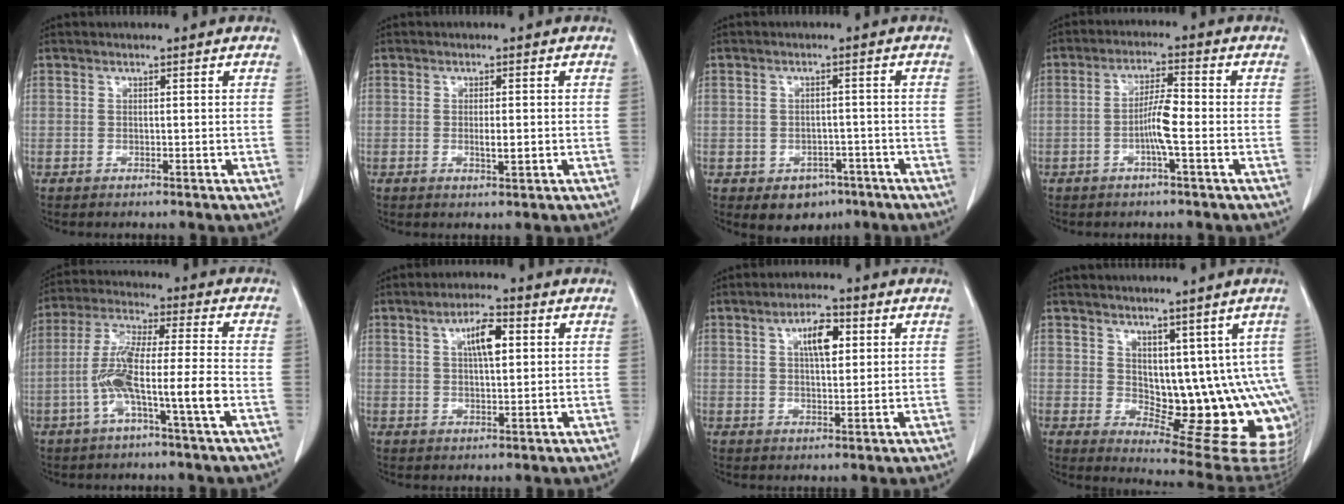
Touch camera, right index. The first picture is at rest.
{"total": 2.0, "force": [-0.1, 0.4, 1.9], "torque": [-0.030, -0.001, 0.002]}
{"total": 4.9, "force": [-2.9, 3.6, 1.8], "torque": [-0.017, 0.005, -0.031]}
{"total": 3.8, "force": [-0.9, 0.0, 3.7], "torque": [-0.067, 0.004, -0.017]}
{"total": 10.8, "force": [-3.5, 0.1, 10.2], "torque": [-0.203, 0.012, -0.067]}
{"total": 5.6, "force": [1.7, 1.5, 5.1], "torque": [-0.090, 0.006, 0.030]}
{"total": 5.6, "force": [1.9, 2.0, 4.8], "torque": [-0.083, 0.006, 0.032]}
{"total": 12.8, "force": [2.2, 6.8, 10.6], "torque": [-0.118, -0.002, 0.051]}